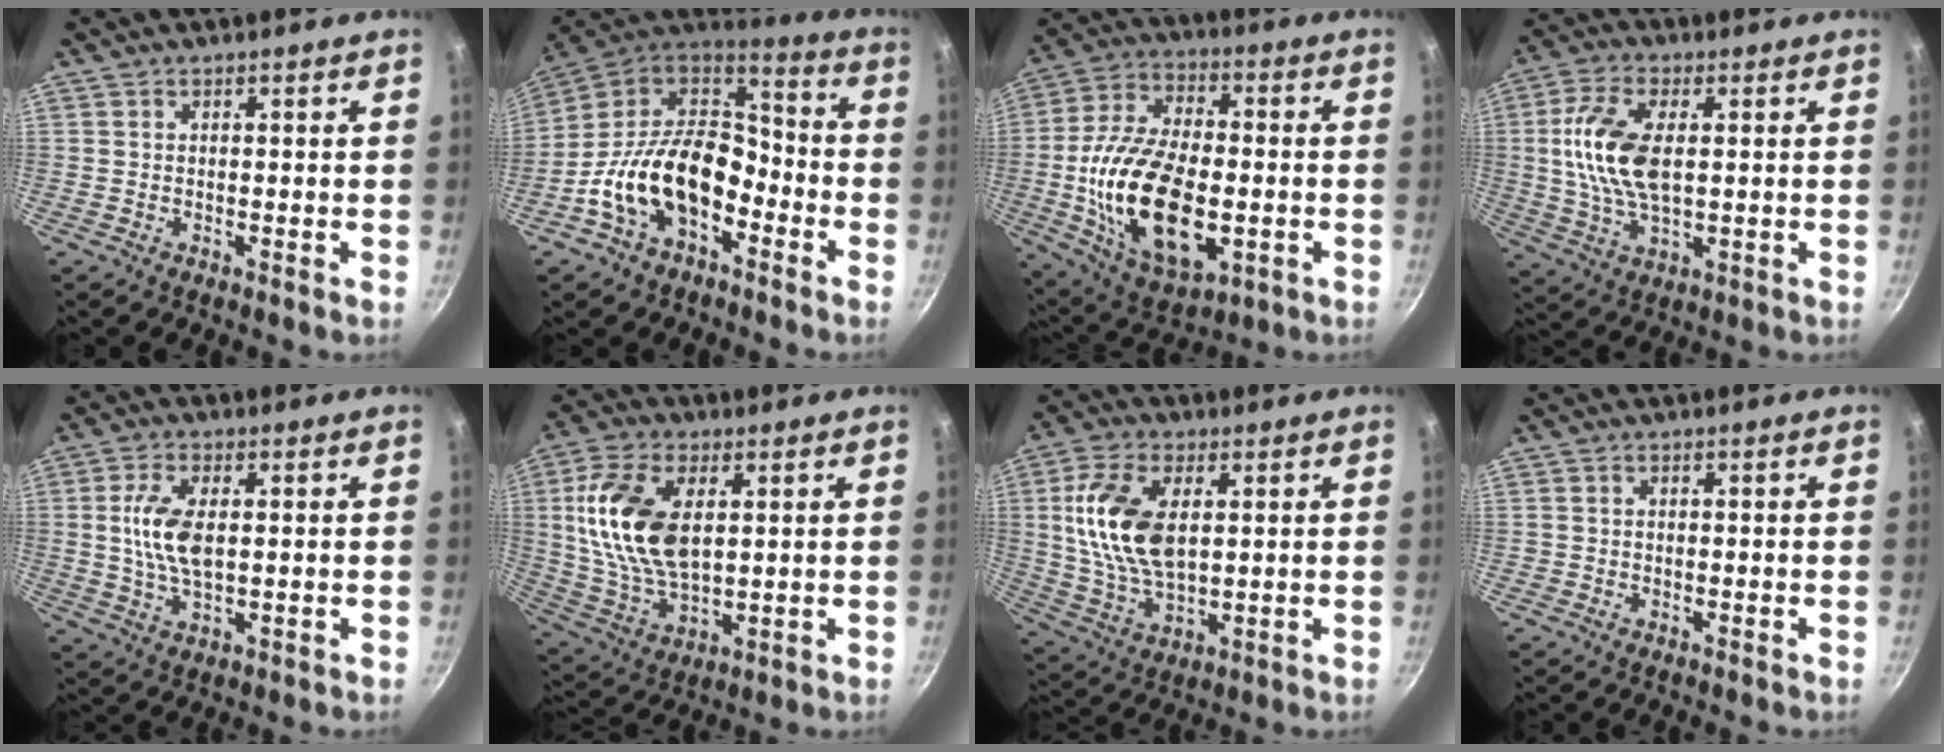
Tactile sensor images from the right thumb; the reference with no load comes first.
{"total": 19.9, "force": [-6.8, 12.6, 13.7], "torque": [-0.210, 0.070, -0.137]}
{"total": 23.5, "force": [-3.8, 12.9, 19.3], "torque": [-0.350, 0.015, -0.059]}
{"total": 12.7, "force": [1.4, 6.5, 10.8], "torque": [-0.210, 0.007, 0.024]}
{"total": 8.6, "force": [0.8, 4.3, 7.4], "torque": [-0.146, 0.001, 0.016]}
{"total": 17.0, "force": [3.5, 9.7, 13.5], "torque": [-0.249, -0.008, 0.073]}
{"total": 14.9, "force": [2.9, 8.4, 12.0], "torque": [-0.224, -0.009, 0.059]}
{"total": 0.6, "force": [-0.2, 0.5, 0.0], "torque": [0.001, 0.002, -0.005]}